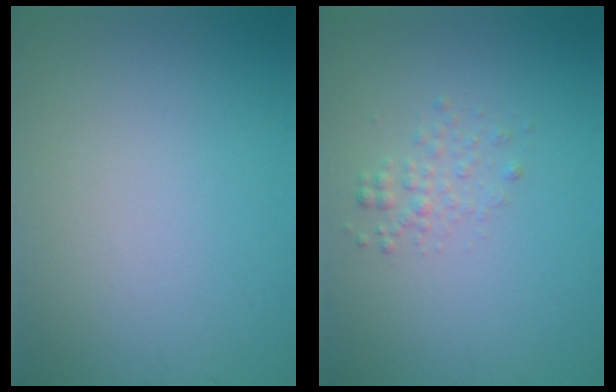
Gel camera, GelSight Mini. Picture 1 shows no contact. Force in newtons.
{"total": 1.4, "press": 1.4, "slide": 0.1}